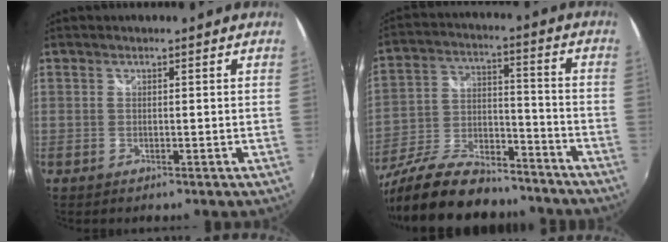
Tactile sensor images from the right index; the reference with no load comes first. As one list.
[{"total": 22.7, "force": [-17.9, 8.1, 11.4], "torque": [-0.229, -0.009, -0.286]}]